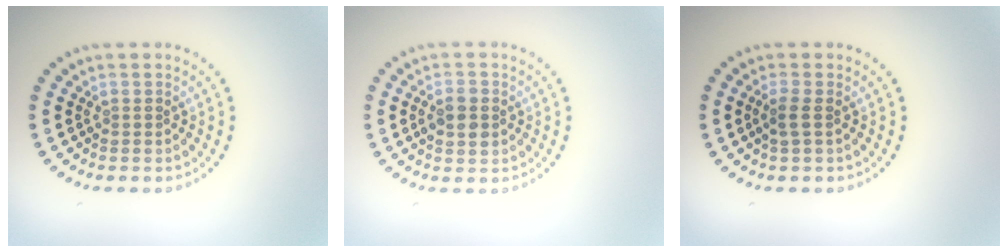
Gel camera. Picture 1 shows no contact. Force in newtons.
{"total": 2.8, "press": 2.8, "slide": 0.1}
{"total": 1.5, "press": 1.2, "slide": 0.8}